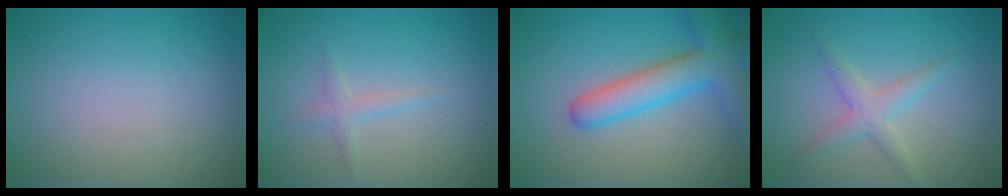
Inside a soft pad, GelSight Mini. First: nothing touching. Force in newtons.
{"total": 1.3, "press": 1.3, "slide": 0.1}
{"total": 6.0, "press": 6.0, "slide": 0.3}
{"total": 2.4, "press": 2.4, "slide": 0.1}